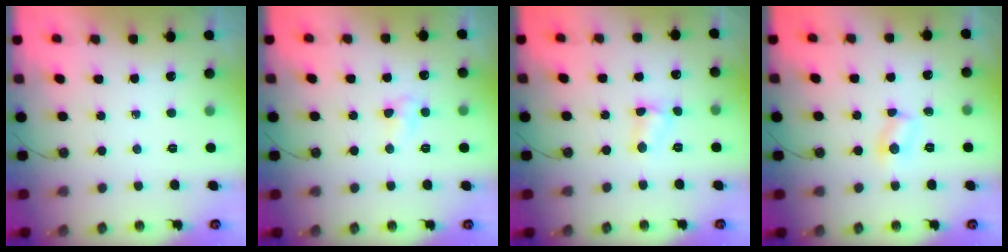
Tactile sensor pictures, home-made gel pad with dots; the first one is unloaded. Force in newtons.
{"total": 5.7, "press": 5.7, "slide": 0.5}
{"total": 4.5, "press": 4.4, "slide": 0.6}
{"total": 3.1, "press": 3.1, "slide": 0.4}